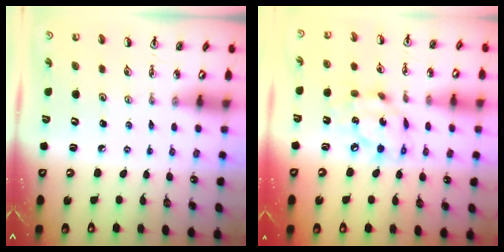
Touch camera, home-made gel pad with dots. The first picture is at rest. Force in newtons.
{"total": 13.1, "press": 13.1, "slide": 1.4}